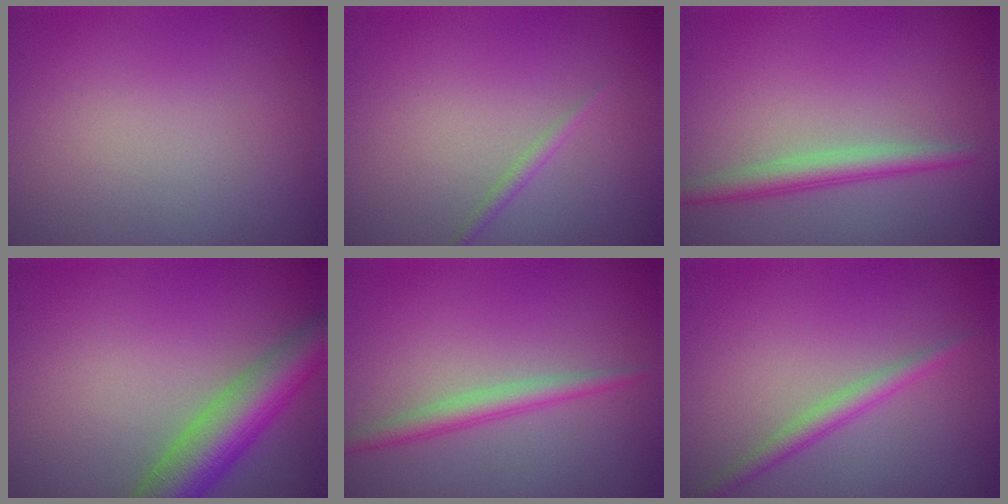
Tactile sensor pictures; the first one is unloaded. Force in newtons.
{"total": 0.8, "press": 0.8, "slide": 0.1}
{"total": 2.4, "press": 2.4, "slide": 0.1}
{"total": 6.5, "press": 6.5, "slide": 0.5}
{"total": 2.1, "press": 2.1, "slide": 0.0}
{"total": 1.9, "press": 1.9, "slide": 0.1}